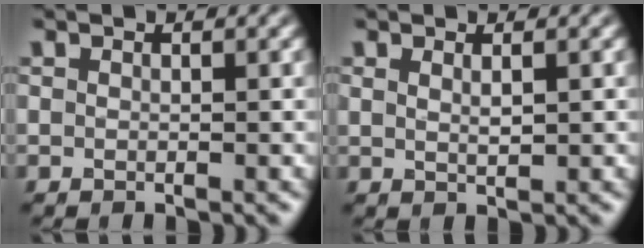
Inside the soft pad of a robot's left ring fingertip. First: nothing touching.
{"total": 1.2, "force": [0.7, 0.3, 0.9], "torque": [-0.017, -0.003, 0.014]}